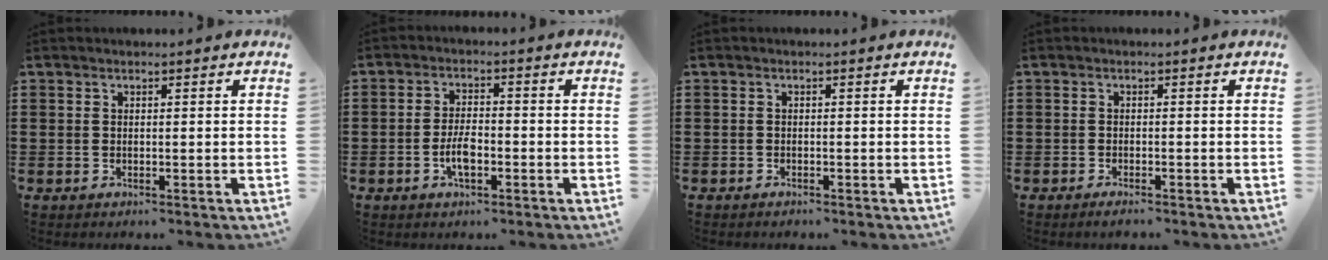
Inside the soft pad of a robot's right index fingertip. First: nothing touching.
{"total": 4.4, "force": [-1.4, 1.8, 3.8], "torque": [-0.080, 0.003, -0.028]}
{"total": 0.6, "force": [-0.6, 0.2, 0.0], "torque": [-0.002, 0.000, -0.012]}
{"total": 1.0, "force": [-1.0, 0.1, 0.3], "torque": [-0.009, -0.002, -0.019]}